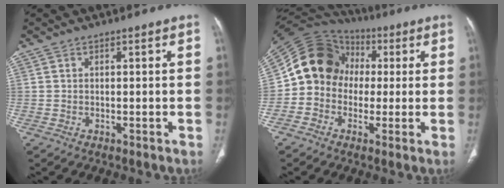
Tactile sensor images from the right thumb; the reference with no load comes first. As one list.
[{"total": 14.1, "force": [0.4, 12.3, 6.8], "torque": [-0.104, 0.035, -0.004]}]